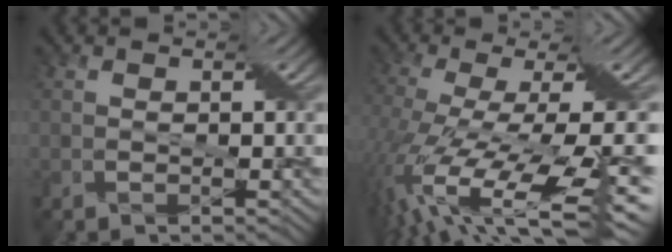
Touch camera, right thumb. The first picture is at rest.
{"total": 14.5, "force": [-4.6, 3.7, 13.2], "torque": [-0.289, -0.005, -0.068]}